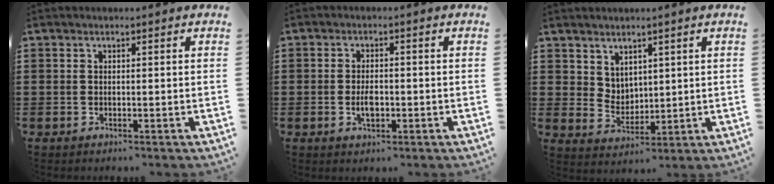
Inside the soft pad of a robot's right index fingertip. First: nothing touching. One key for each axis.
{"total": 3.0, "fx": -0.7, "fy": 1.4, "fz": 2.5, "tx": -0.047, "ty": 0.002, "tz": -0.011}
{"total": 4.2, "fx": 3.3, "fy": 2.5, "fz": 0.4, "tx": -0.022, "ty": -0.001, "tz": 0.063}